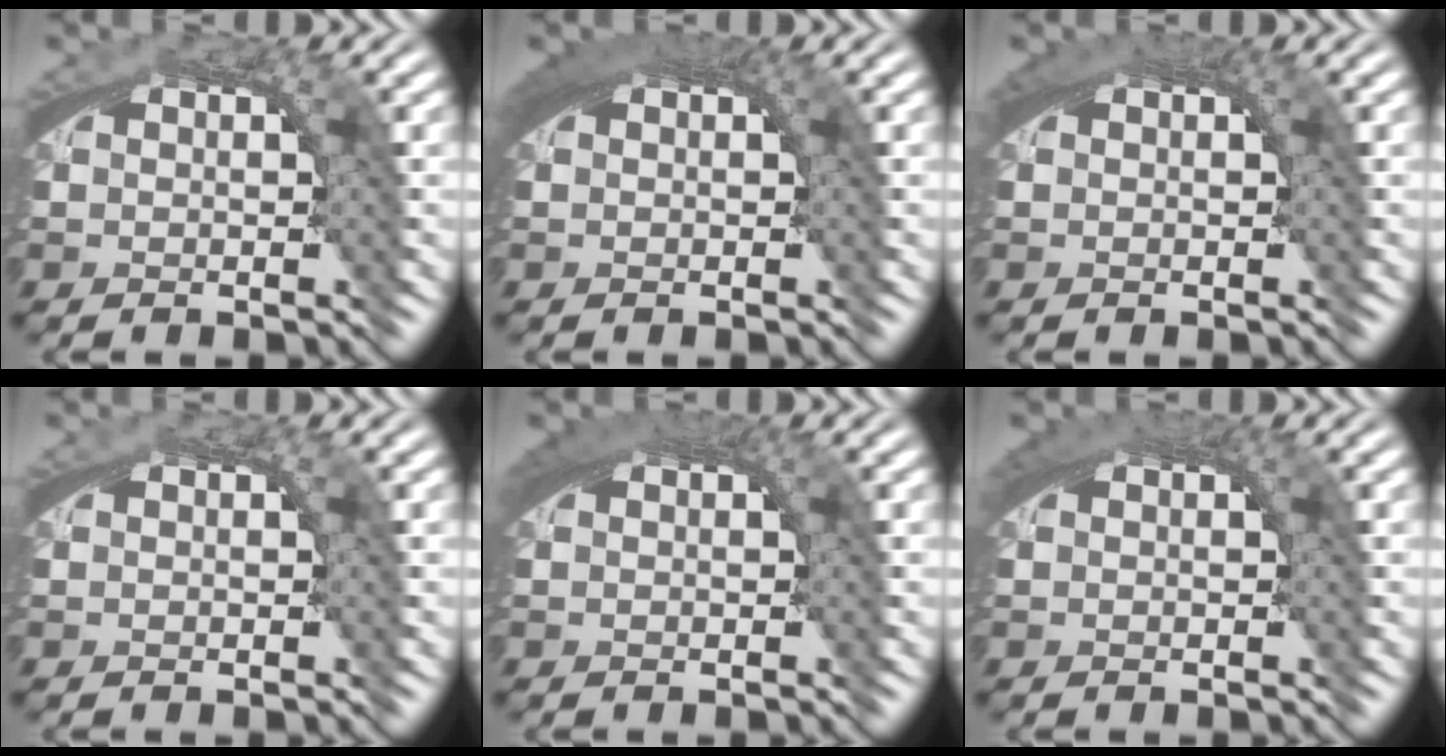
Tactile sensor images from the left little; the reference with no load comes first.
{"total": 2.7, "force": [1.0, 0.8, 2.4], "torque": [-0.032, 0.009, 0.014]}
{"total": 1.8, "force": [0.6, 0.4, 1.6], "torque": [-0.023, 0.005, 0.010]}
{"total": 0.0}
{"total": 2.1, "force": [0.8, 0.5, 1.9], "torque": [-0.024, 0.007, 0.013]}
{"total": 1.7, "force": [0.7, 0.3, 1.5], "torque": [-0.021, 0.005, 0.011]}